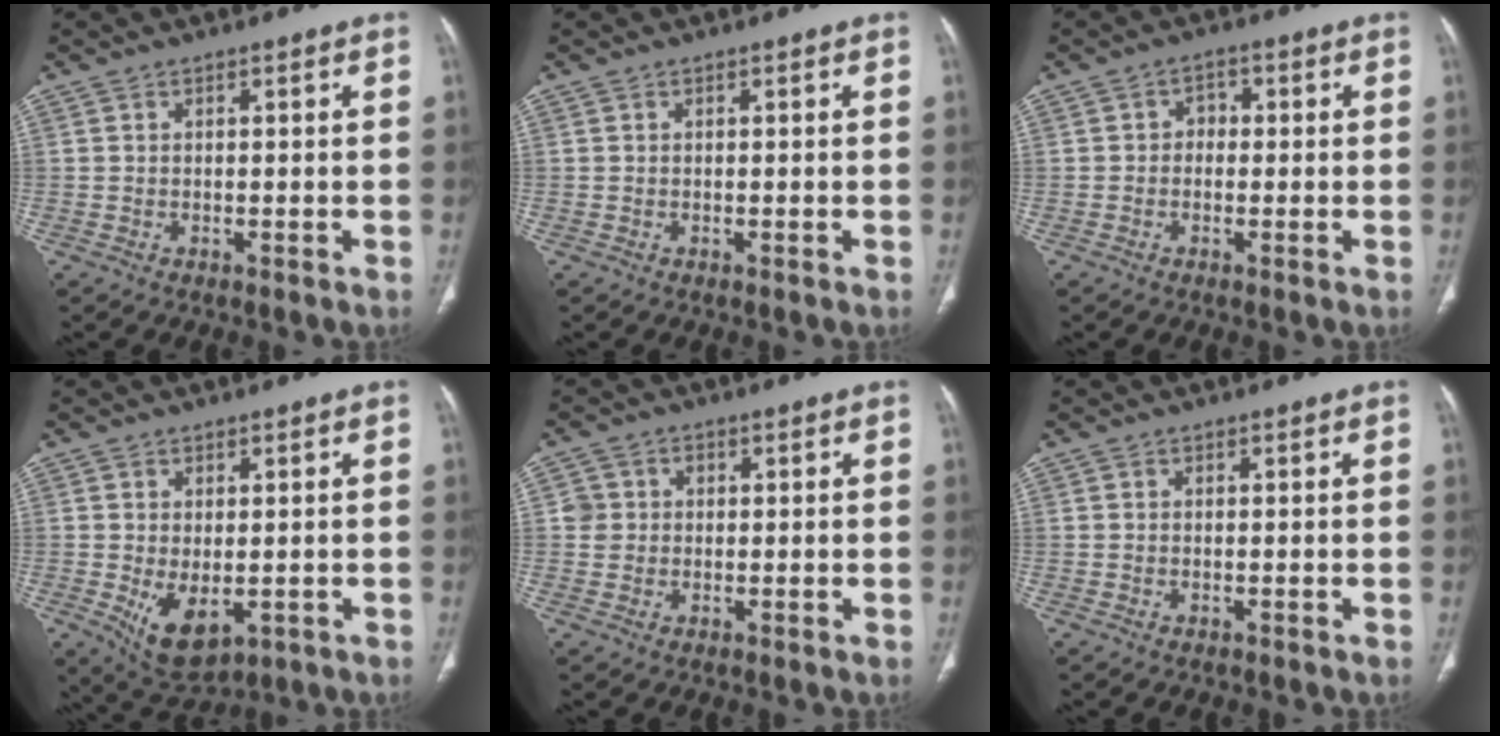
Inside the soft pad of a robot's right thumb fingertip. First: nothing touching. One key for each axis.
{"total": 0.0}
{"total": 2.5, "fx": -0.1, "fy": 2.1, "fz": 1.4, "tx": -0.004, "ty": 0.011, "tz": -0.010}
{"total": 7.7, "fx": -1.6, "fy": 4.4, "fz": 6.2, "tx": -0.098, "ty": -0.013, "tz": -0.007}
{"total": 3.4, "fx": 0.5, "fy": 3.4, "fz": 0.5, "tx": 0.015, "ty": 0.005, "tz": 0.006}
{"total": 0.0}